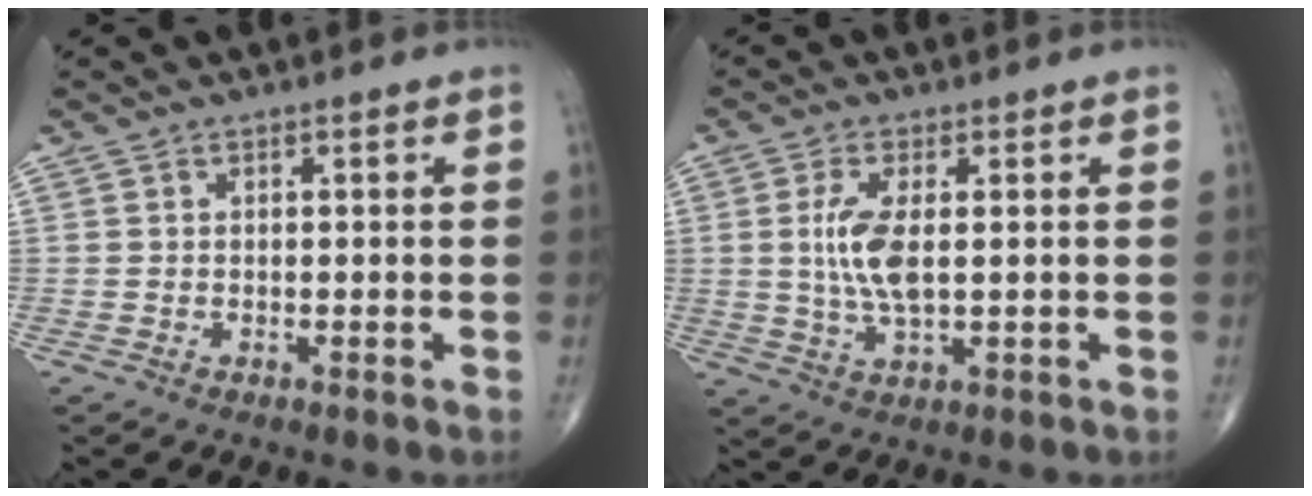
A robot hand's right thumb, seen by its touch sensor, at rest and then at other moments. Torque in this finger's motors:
{"motor_torque": [-0.50, 0.77, 0.59, 0.30, 0.10]}